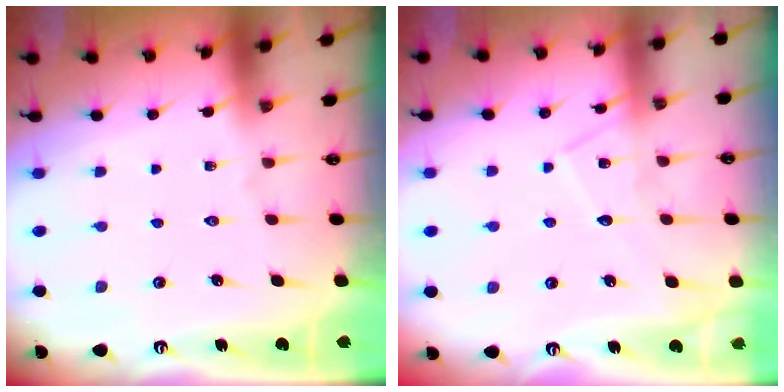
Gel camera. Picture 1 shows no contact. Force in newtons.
{"total": 8.6, "press": 8.5, "slide": 0.8}